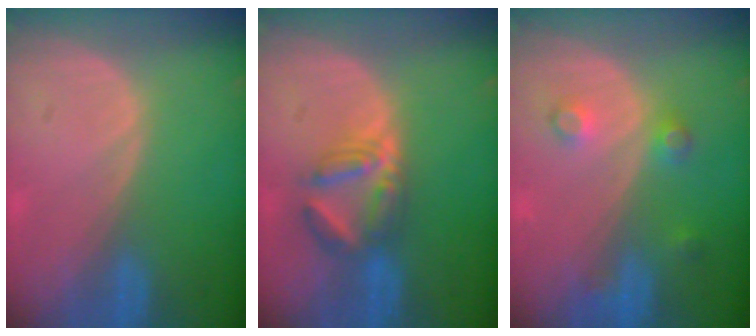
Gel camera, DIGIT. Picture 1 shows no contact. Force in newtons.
{"total": 5.7, "press": 5.6, "slide": 1.3}
{"total": 3.8, "press": 3.4, "slide": 1.5}